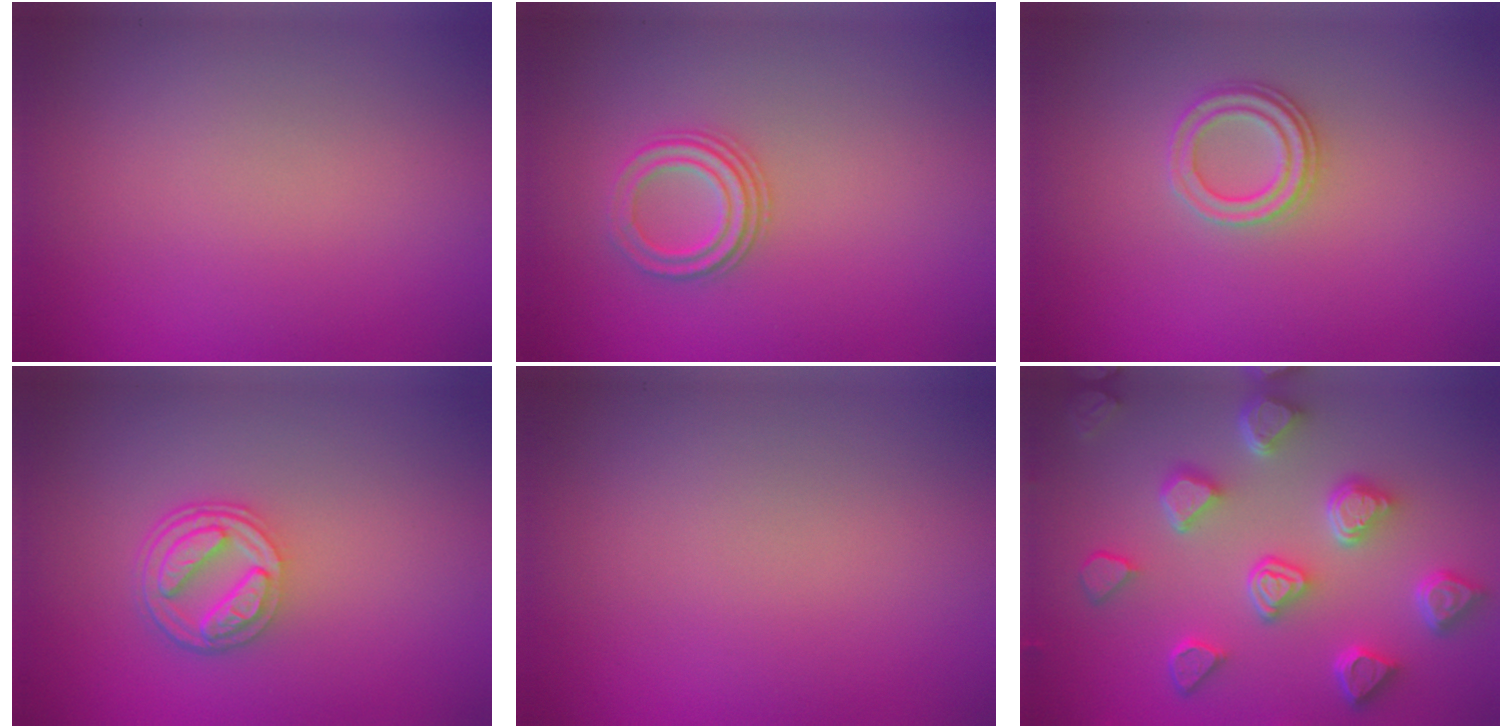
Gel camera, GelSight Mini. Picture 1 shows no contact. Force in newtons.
{"total": 2.6, "press": 2.3, "slide": 1.2}
{"total": 2.3, "press": 2.1, "slide": 0.8}
{"total": 4.2, "press": 3.1, "slide": 2.8}
{"total": 0.0}
{"total": 6.9, "press": 5.6, "slide": 4.0}